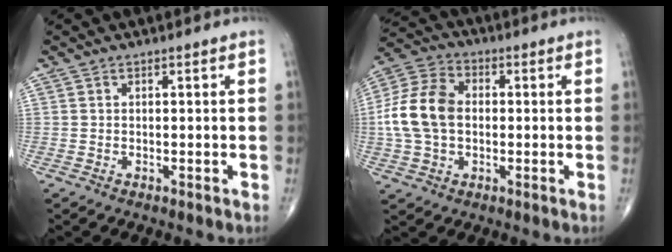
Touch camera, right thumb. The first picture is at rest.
{"total": 12.8, "force": [-0.1, 9.0, 9.1], "torque": [-0.178, 0.027, -0.009]}